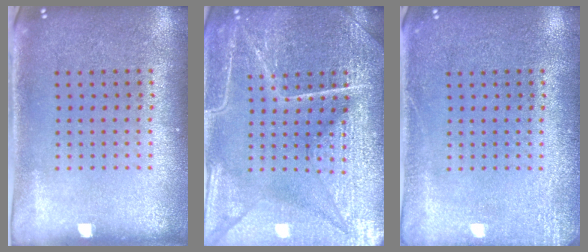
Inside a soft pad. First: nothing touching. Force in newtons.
{"total": 6.9, "press": 6.8, "slide": 0.8}
{"total": 2.1, "press": 2.1, "slide": 0.3}